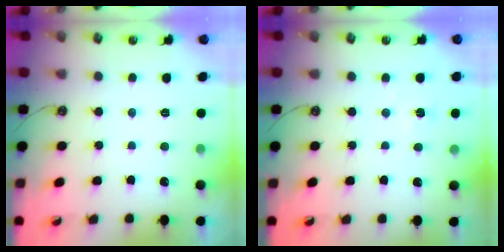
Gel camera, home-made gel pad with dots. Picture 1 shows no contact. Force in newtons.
{"total": 3.9, "press": 3.9, "slide": 0.4}